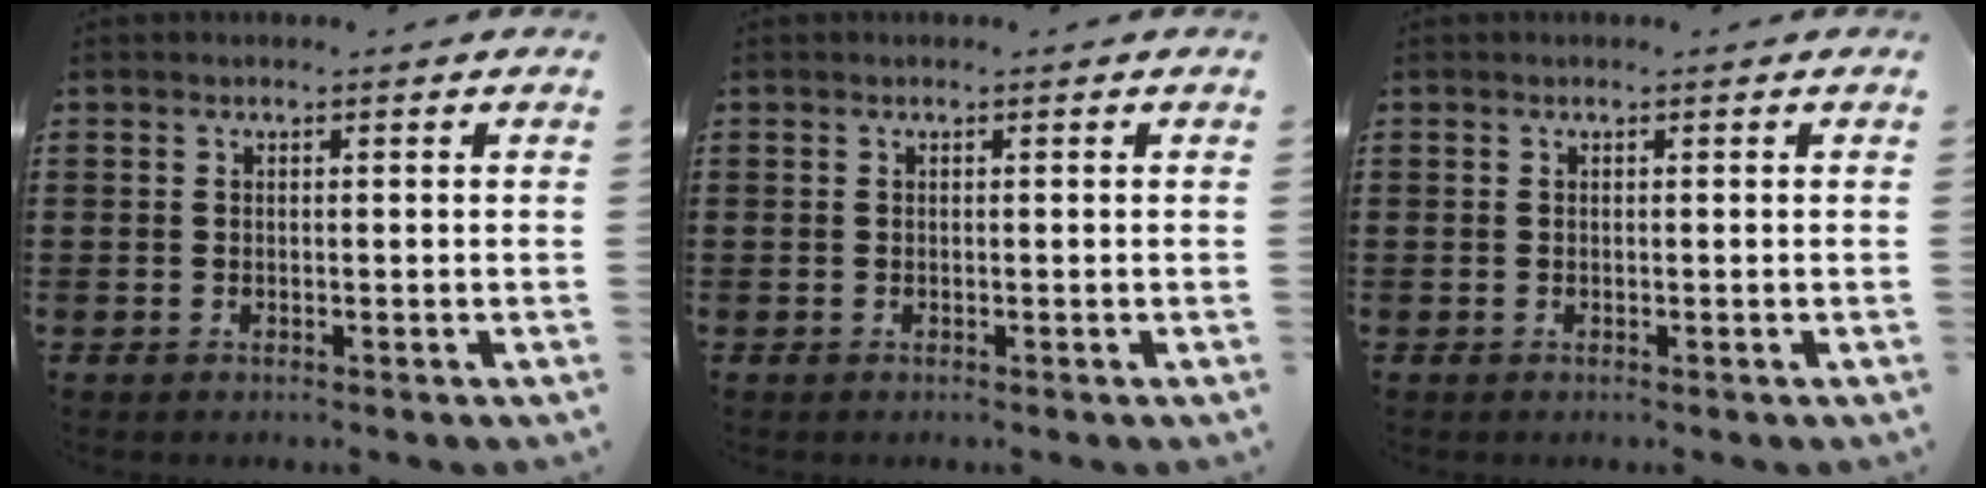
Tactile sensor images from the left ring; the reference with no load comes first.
{"total": 0.0}
{"total": 0.0}